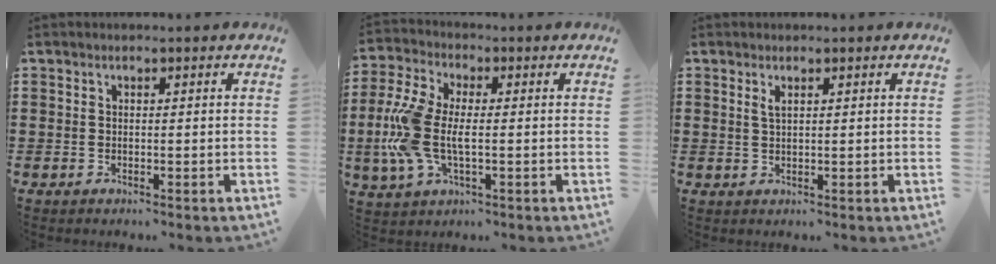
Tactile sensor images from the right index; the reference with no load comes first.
{"total": 9.5, "force": [-0.9, 5.0, 8.1], "torque": [-0.212, -0.014, -0.026]}
{"total": 1.4, "force": [0.7, 0.4, 1.1], "torque": [-0.023, 0.003, 0.011]}